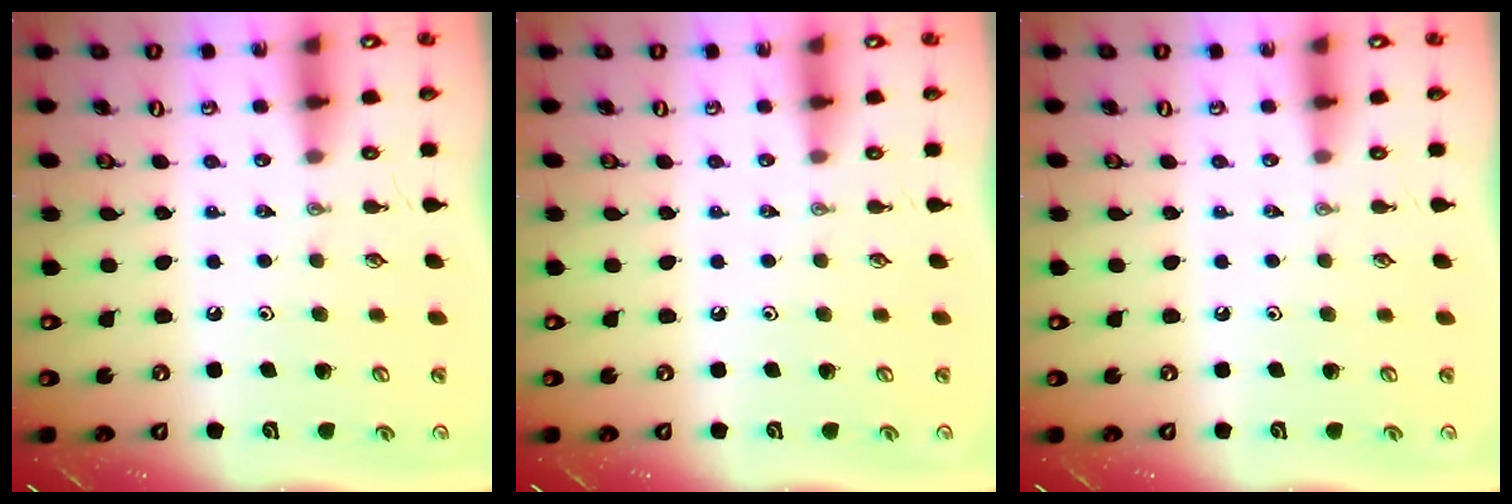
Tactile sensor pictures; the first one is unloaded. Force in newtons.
{"total": 0.0}
{"total": 0.0}